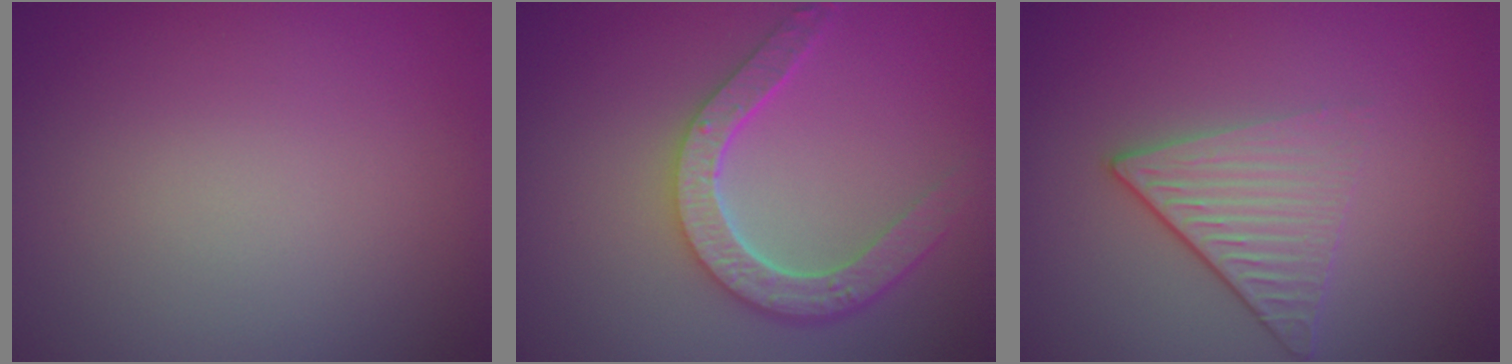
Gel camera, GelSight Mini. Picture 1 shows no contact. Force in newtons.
{"total": 4.8, "press": 3.9, "slide": 2.8}
{"total": 3.7, "press": 2.7, "slide": 2.6}